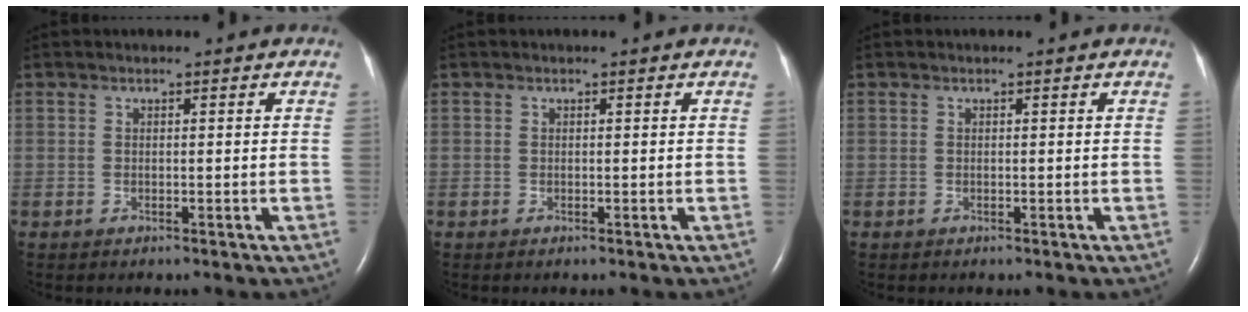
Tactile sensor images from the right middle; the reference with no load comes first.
{"total": 0.0}
{"total": 0.0}